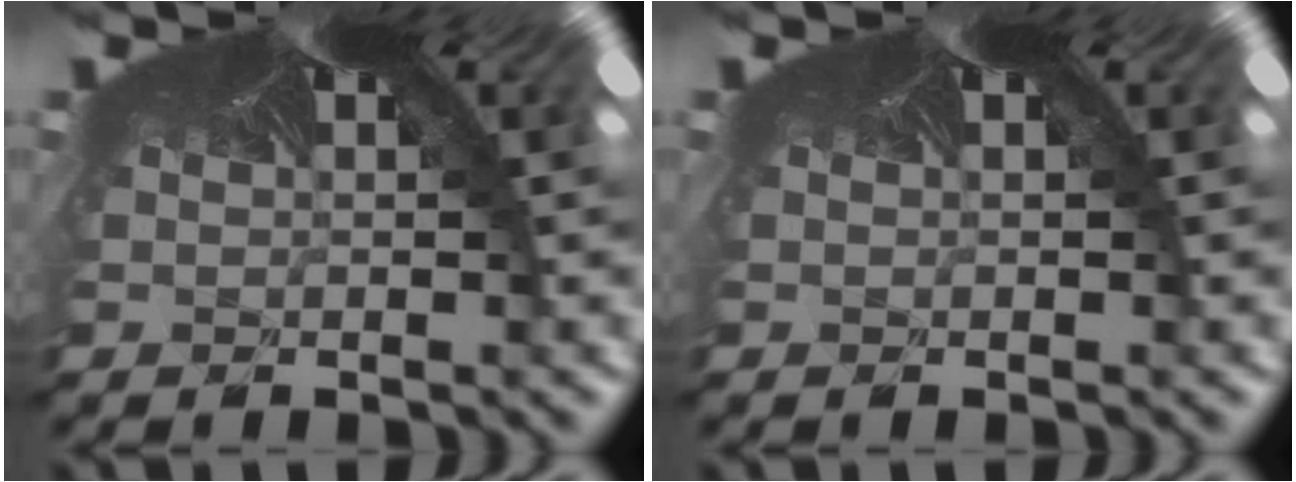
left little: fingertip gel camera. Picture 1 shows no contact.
{"total": 0.0}